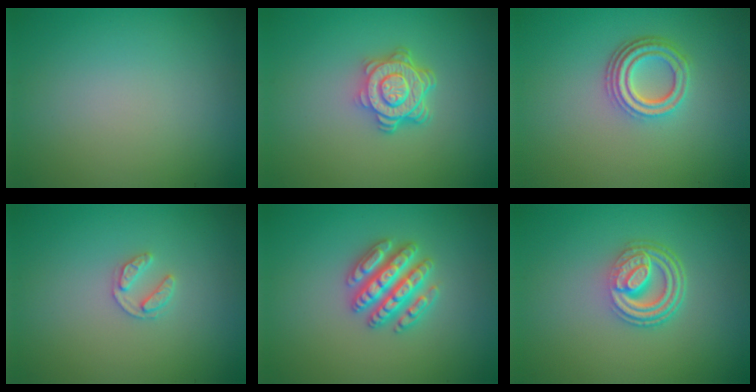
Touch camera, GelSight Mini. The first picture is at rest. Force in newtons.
{"total": 4.6, "press": 3.3, "slide": 3.2}
{"total": 4.0, "press": 3.0, "slide": 2.6}
{"total": 1.6, "press": 1.6, "slide": 0.3}
{"total": 4.5, "press": 4.4, "slide": 0.8}
{"total": 4.9, "press": 3.4, "slide": 3.5}